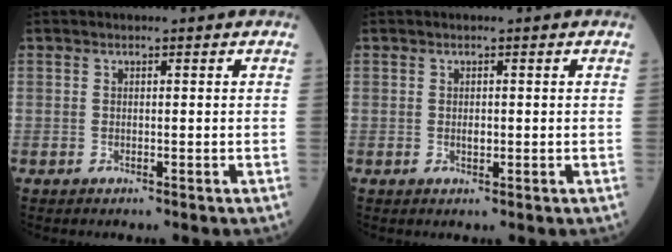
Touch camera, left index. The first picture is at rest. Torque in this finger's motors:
{"motor_torque": [0.21, 0.00, -0.01, 0.00]}